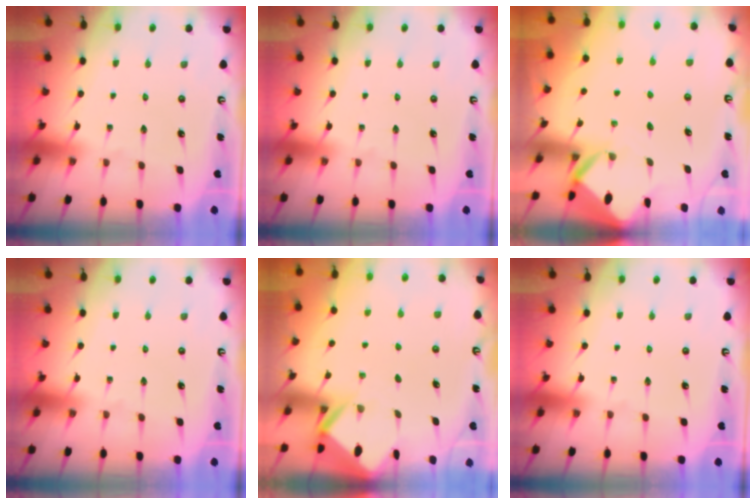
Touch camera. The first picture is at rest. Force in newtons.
{"total": 0.0}
{"total": 3.0, "press": 3.0, "slide": 0.1}
{"total": 0.0}
{"total": 2.4, "press": 2.4, "slide": 0.1}
{"total": 0.0}